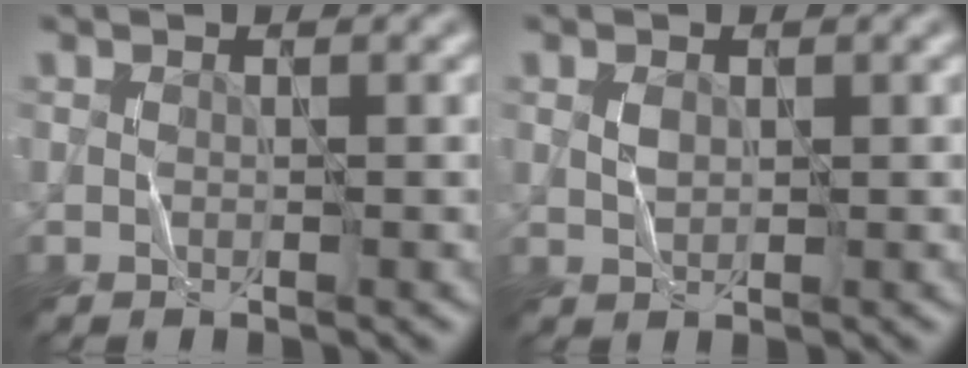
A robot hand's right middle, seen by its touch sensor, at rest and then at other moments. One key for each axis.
{"total": 1.1, "fx": 0.3, "fy": 0.7, "fz": 0.8, "tx": -0.020, "ty": 0.001, "tz": 0.007}